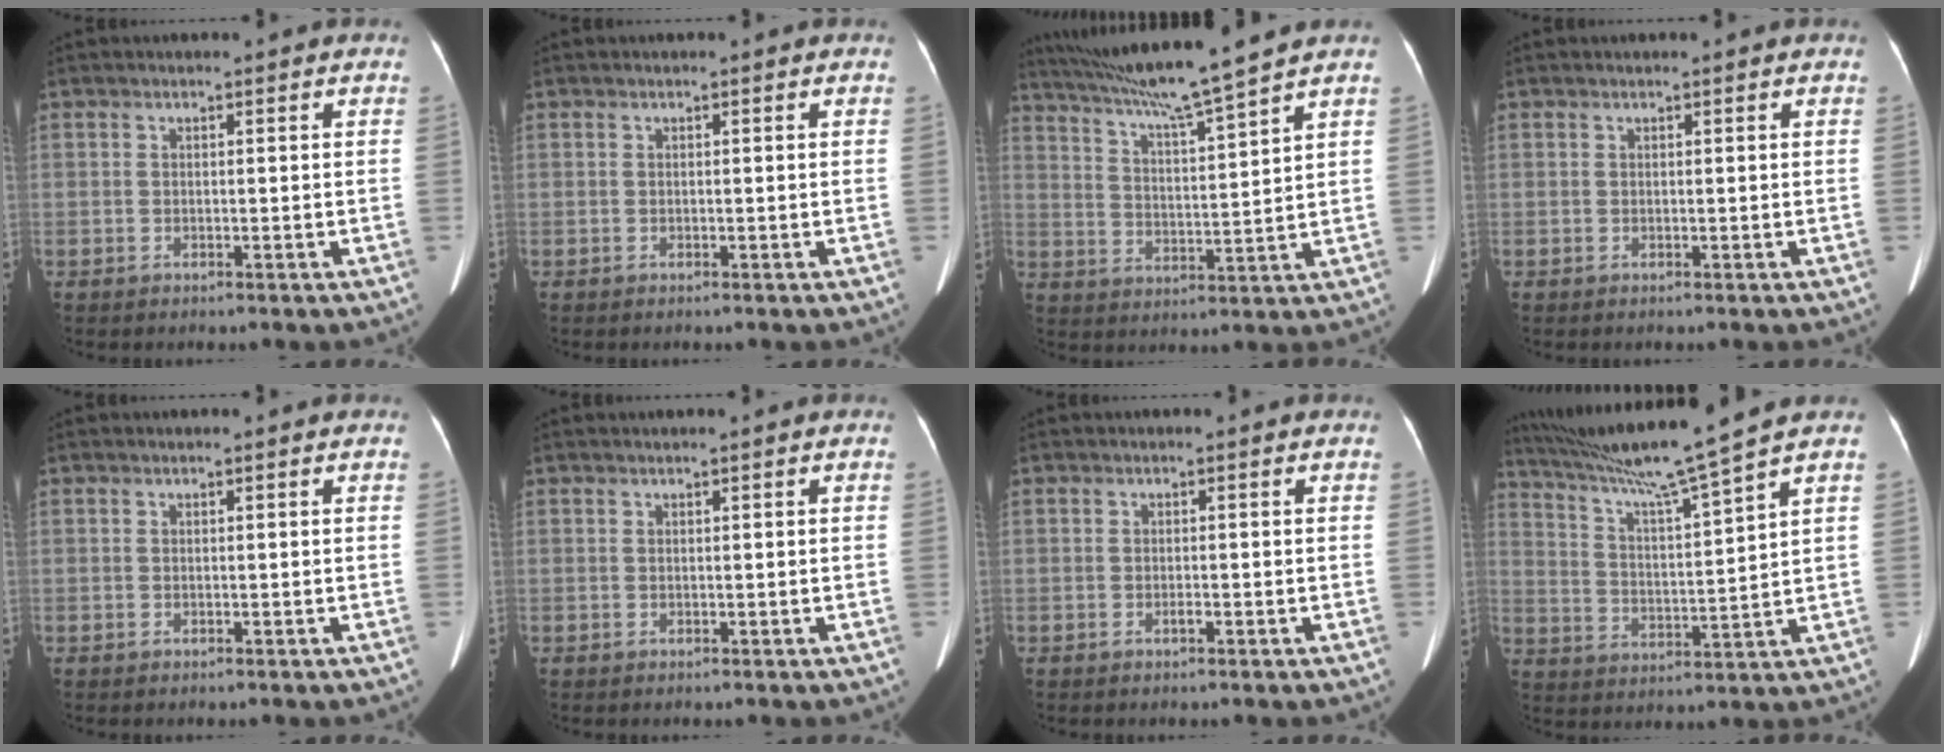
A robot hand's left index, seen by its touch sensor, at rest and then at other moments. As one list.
[{"total": 0.0}, {"total": 12.8, "force": [11.0, -2.0, 6.2], "torque": [-0.108, 0.000, 0.184]}, {"total": 0.5, "force": [0.5, 0.0, 0.2], "torque": [-0.001, 0.010, 0.006]}, {"total": 0.0}, {"total": 0.0}, {"total": 0.6, "force": [-0.5, 0.1, 0.3], "torque": [-0.009, -0.003, -0.007]}, {"total": 13.3, "force": [11.0, -2.9, 6.8], "torque": [-0.120, -0.009, 0.193]}]